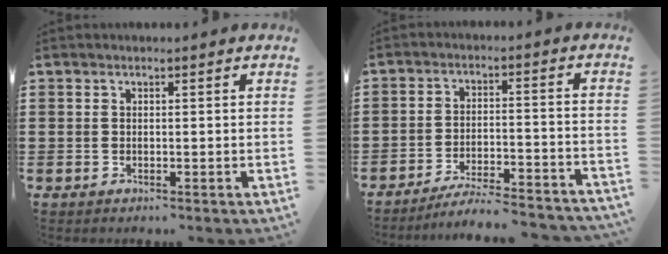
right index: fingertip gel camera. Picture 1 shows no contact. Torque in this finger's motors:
{"motor_torque": [1.07, 1.07, -0.02, 0.02]}